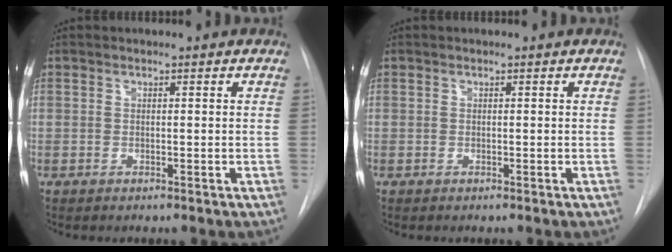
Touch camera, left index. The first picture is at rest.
{"total": 0.0}